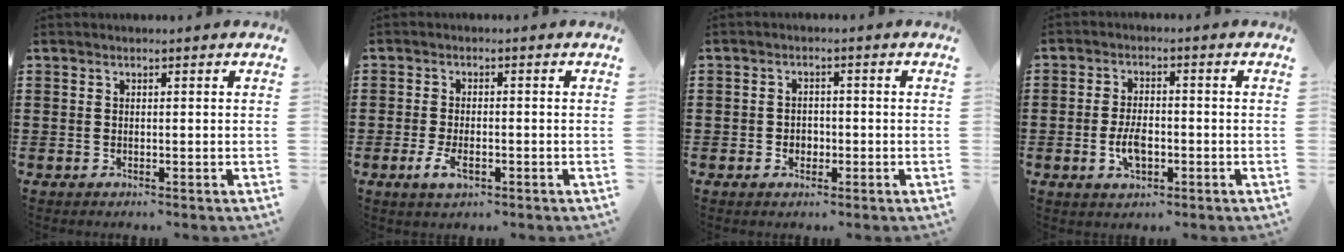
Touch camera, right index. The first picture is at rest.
{"total": 3.2, "force": [-1.2, 1.5, 2.6], "torque": [-0.059, -0.004, -0.025]}
{"total": 1.8, "force": [-0.8, 1.4, 0.8], "torque": [-0.017, 0.003, -0.018]}
{"total": 4.7, "force": [-1.4, 2.4, 3.8], "torque": [-0.087, -0.001, -0.029]}